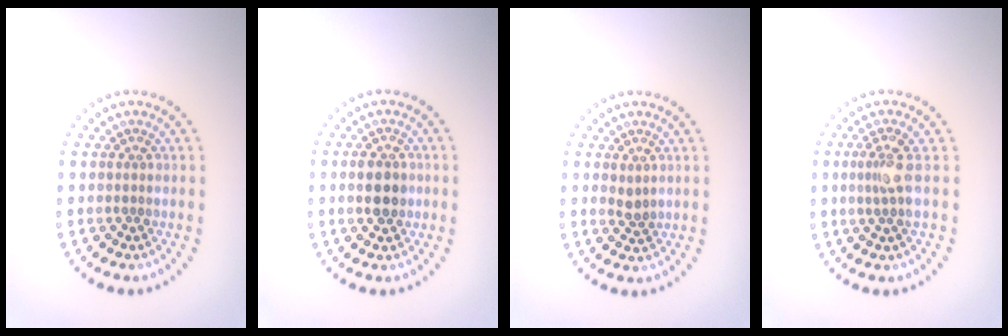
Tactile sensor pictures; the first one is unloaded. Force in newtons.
{"total": 2.9, "press": 2.9, "slide": 0.2}
{"total": 1.1, "press": 1.0, "slide": 0.5}
{"total": 2.0, "press": 1.6, "slide": 1.3}